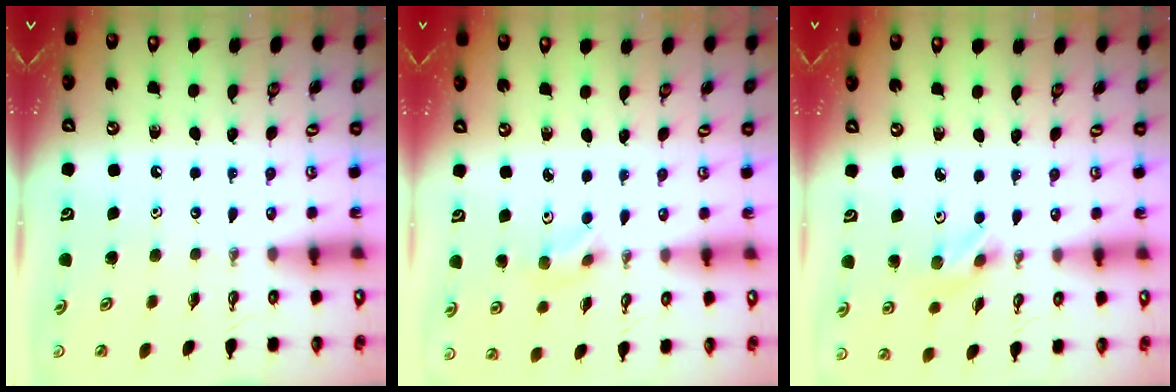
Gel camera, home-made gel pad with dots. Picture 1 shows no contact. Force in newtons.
{"total": 2.4, "press": 2.4, "slide": 0.1}
{"total": 2.9, "press": 2.8, "slide": 0.7}